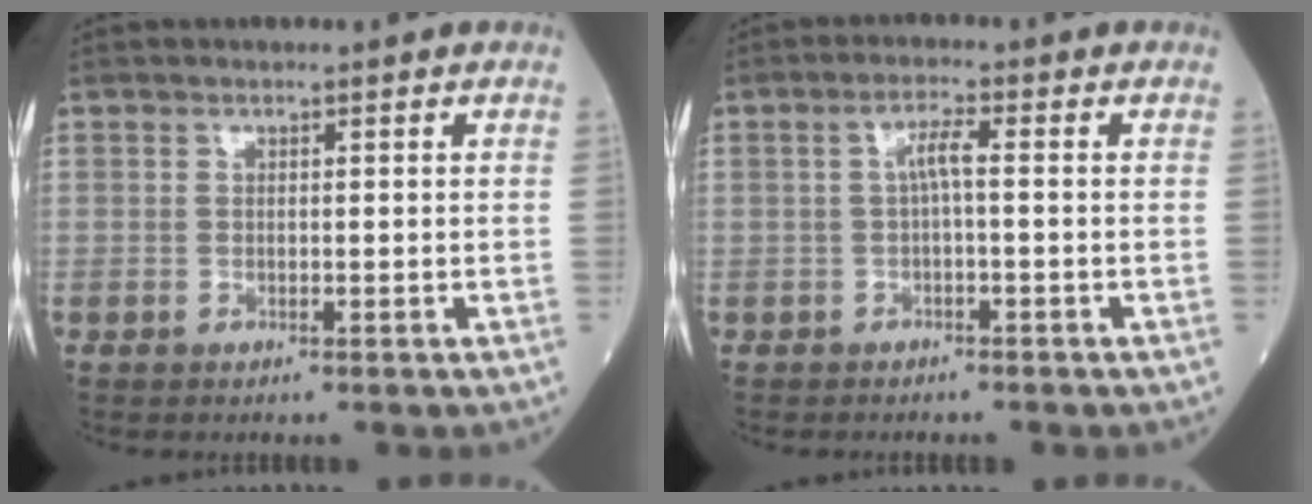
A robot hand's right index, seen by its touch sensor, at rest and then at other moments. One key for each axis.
{"total": 2.6, "fx": 0.1, "fy": 0.2, "fz": 2.6, "tx": -0.054, "ty": 0.009, "tz": 0.001}